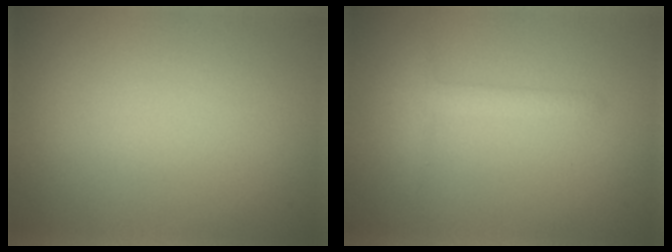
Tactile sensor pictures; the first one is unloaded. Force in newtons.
{"total": 1.5, "press": 1.5, "slide": 0.0}